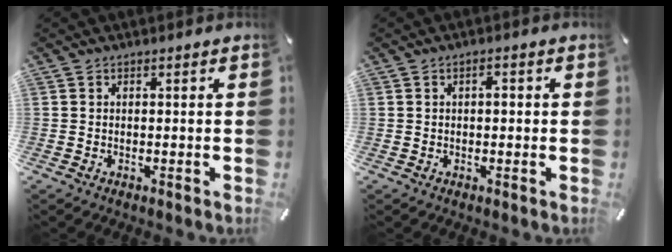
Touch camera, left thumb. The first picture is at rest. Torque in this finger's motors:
{"motor_torque": [-0.03, -0.27, -0.01, 0.28, -0.08]}